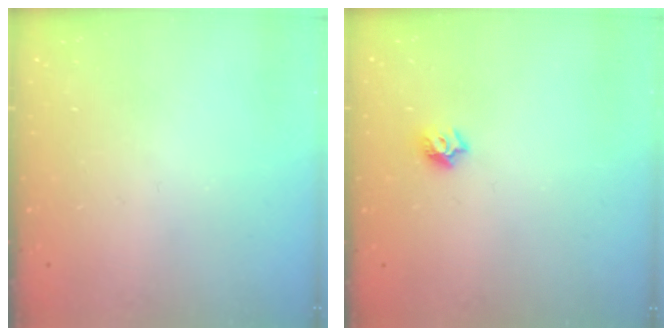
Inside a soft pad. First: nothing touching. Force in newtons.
{"total": 6.9, "press": 6.8, "slide": 0.9}